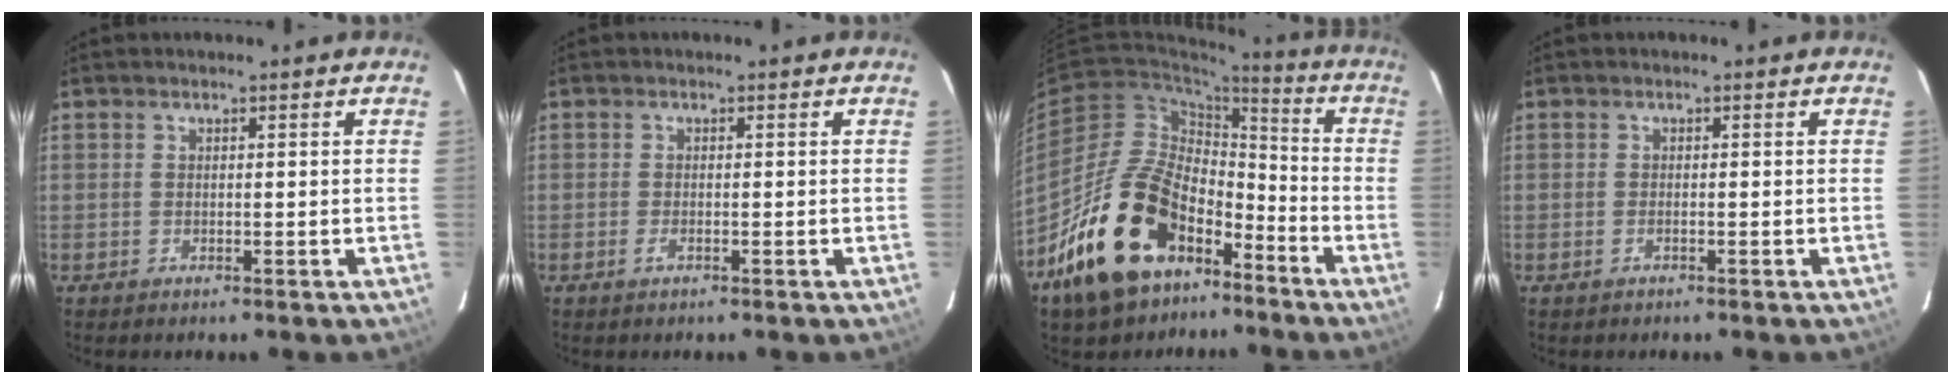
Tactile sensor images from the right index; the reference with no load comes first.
{"total": 1.4, "force": [-0.6, 0.4, 1.2], "torque": [-0.025, -0.002, -0.011]}
{"total": 22.5, "force": [-13.4, 12.9, 12.7], "torque": [-0.249, 0.019, -0.210]}
{"total": 0.9, "force": [-0.6, 0.4, 0.6], "torque": [-0.012, 0.000, -0.011]}